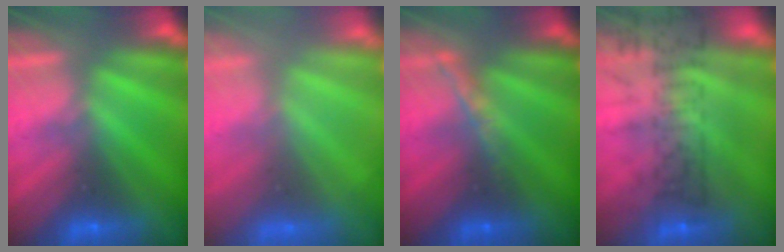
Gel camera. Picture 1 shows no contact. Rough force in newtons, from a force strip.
{"total": 5.6}
{"total": 1.4}
{"total": 9.2}